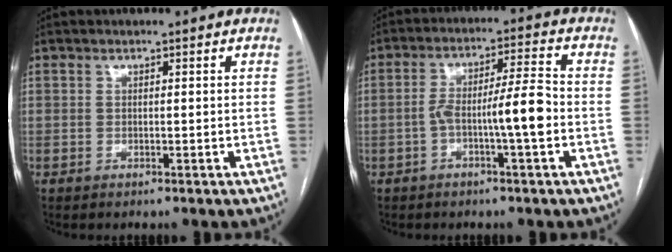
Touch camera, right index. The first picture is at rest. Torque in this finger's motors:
{"motor_torque": [1.34, -0.16, 0.67, 0.18]}